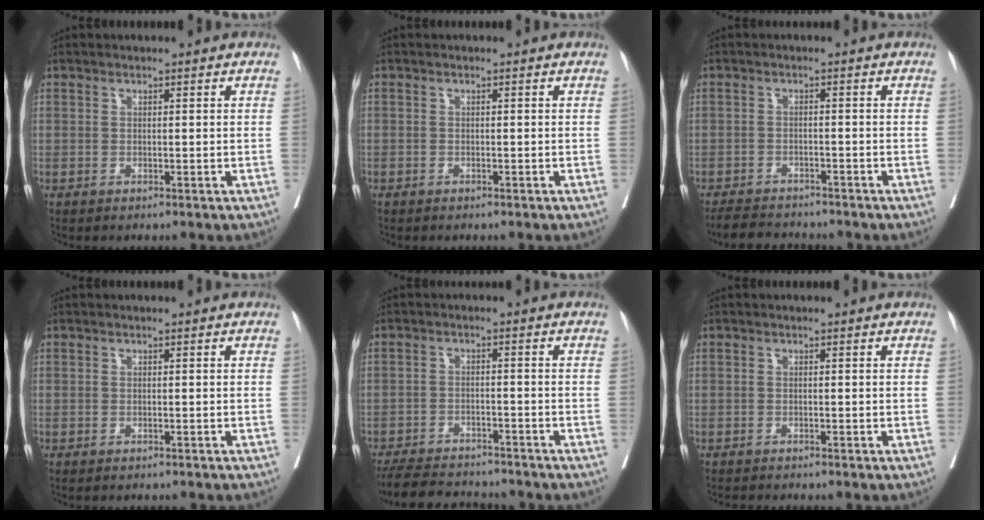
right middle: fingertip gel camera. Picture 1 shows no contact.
{"total": 0.7, "force": [-0.4, 0.5, -0.1], "torque": [-0.009, 0.004, -0.007]}
{"total": 5.9, "force": [-5.6, 1.3, 1.4], "torque": [-0.019, -0.014, -0.086]}
{"total": 2.5, "force": [-2.3, 0.4, 0.9], "torque": [-0.015, -0.006, -0.028]}
{"total": 10.1, "force": [-9.3, 2.3, 3.0], "torque": [-0.051, -0.006, -0.138]}
{"total": 1.7, "force": [-1.6, -0.2, 0.4], "torque": [-0.008, -0.005, -0.021]}